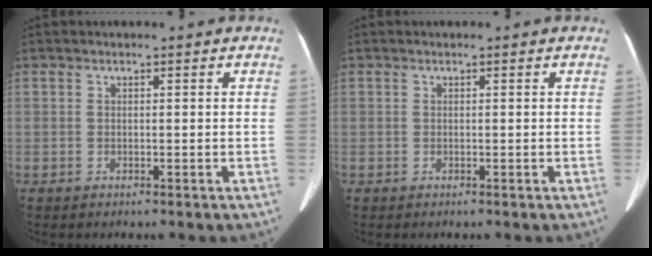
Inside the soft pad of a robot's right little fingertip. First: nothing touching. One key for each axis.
{"total": 0.0}